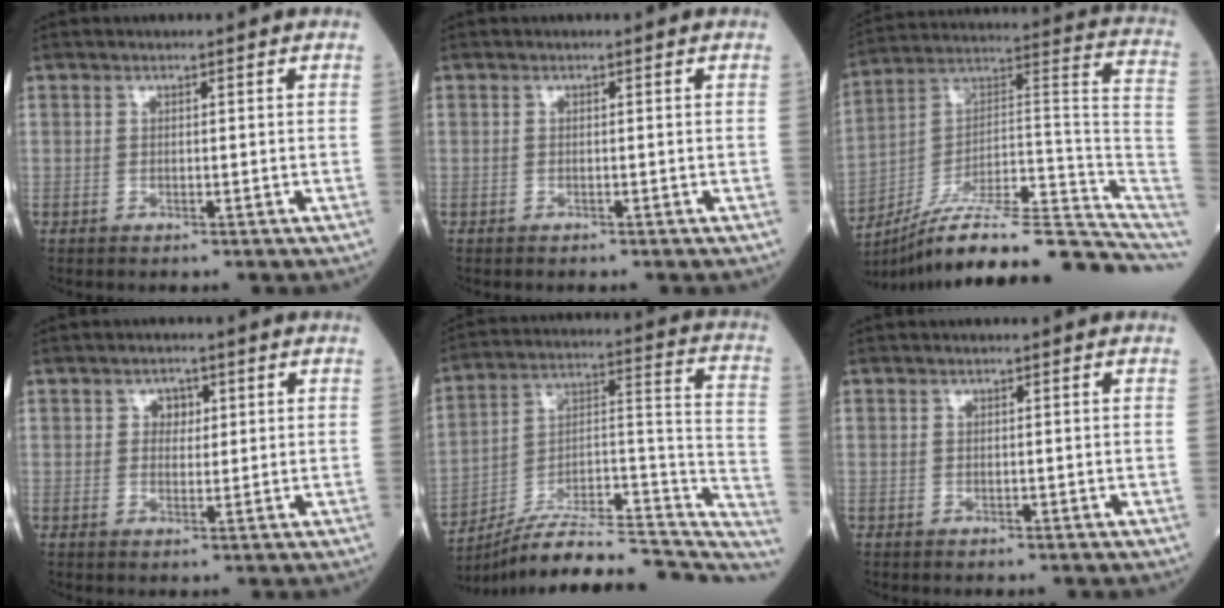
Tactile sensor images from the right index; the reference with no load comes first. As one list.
[{"total": 0.0}, {"total": 23.3, "force": [-19.5, 3.1, 12.5], "torque": [-0.121, 0.052, -0.295]}, {"total": 2.2, "force": [0.7, 1.7, 1.3], "torque": [-0.013, 0.002, 0.009]}, {"total": 23.2, "force": [-20.6, 5.3, 9.3], "torque": [-0.101, 0.061, -0.307]}, {"total": 0.0}]